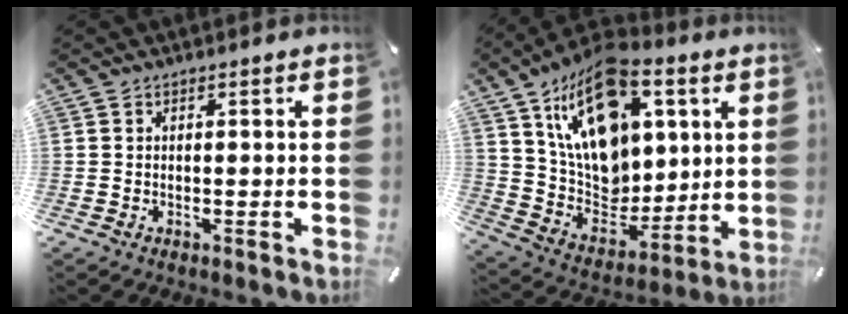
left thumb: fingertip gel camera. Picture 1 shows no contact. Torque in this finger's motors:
{"motor_torque": [2.53, 2.48, 1.61, -1.16, 0.90]}